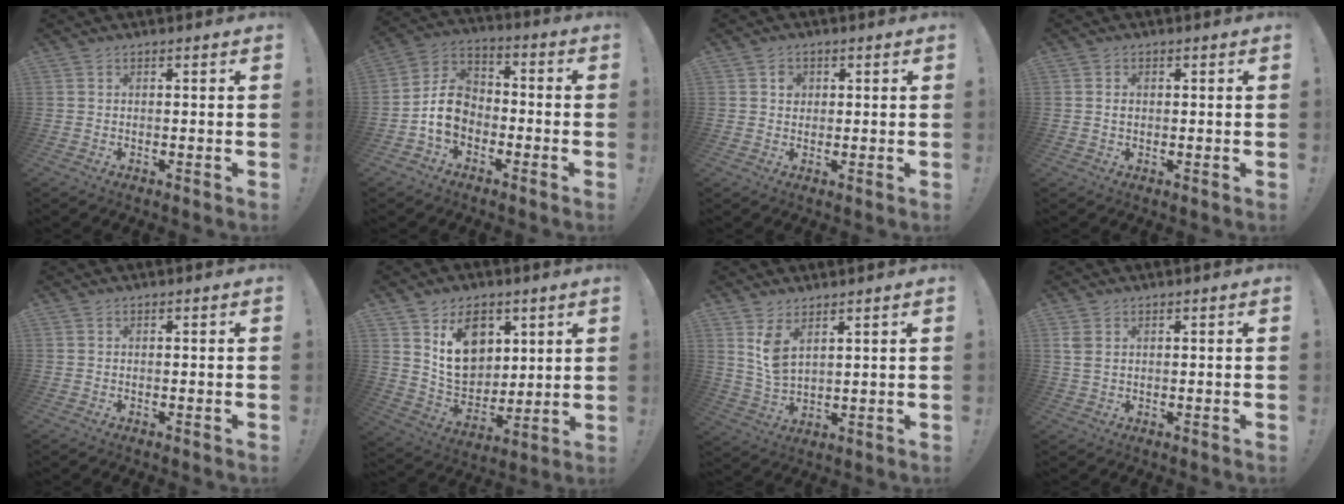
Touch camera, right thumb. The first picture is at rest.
{"total": 10.6, "force": [-3.9, 8.2, 5.5], "torque": [-0.088, 0.027, -0.065]}
{"total": 2.7, "force": [0.7, 2.5, 0.9], "torque": [-0.002, -0.002, 0.009]}
{"total": 1.1, "force": [0.2, 0.9, 0.6], "torque": [-0.007, 0.002, 0.003]}
{"total": 0.0}
{"total": 14.8, "force": [7.0, 10.8, 7.2], "torque": [-0.108, -0.037, 0.134]}
{"total": 6.6, "force": [4.1, 3.0, 4.2], "torque": [-0.073, -0.025, 0.078]}
{"total": 2.6, "force": [1.0, 1.6, 1.9], "torque": [-0.036, 0.004, 0.020]}